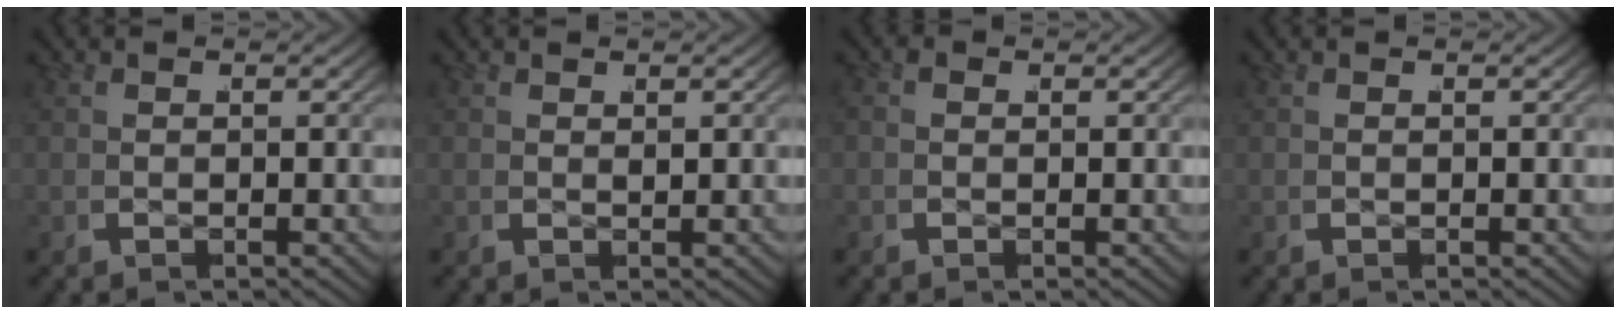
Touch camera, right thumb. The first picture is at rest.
{"total": 0.5, "force": [0.5, -0.2, -0.1], "torque": [0.006, 0.001, 0.010]}
{"total": 0.7, "force": [0.0, 0.6, 0.3], "torque": [-0.007, -0.002, -0.002]}
{"total": 0.0}